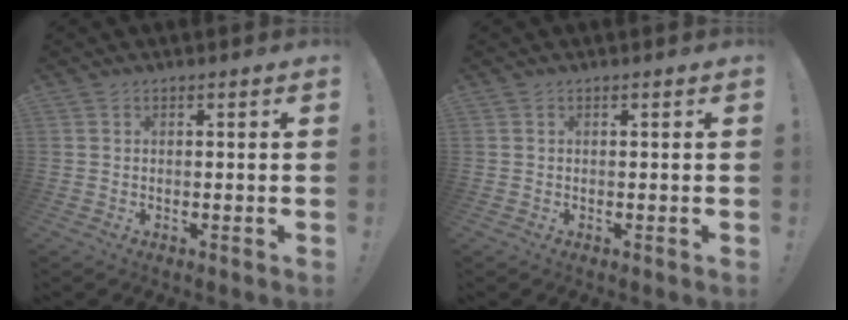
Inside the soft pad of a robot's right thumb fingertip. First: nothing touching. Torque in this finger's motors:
{"motor_torque": [0.05, 0.22, 0.04, -0.13, 0.00]}